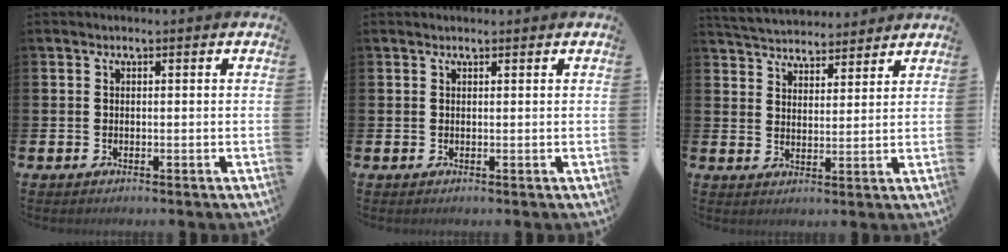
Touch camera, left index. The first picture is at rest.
{"total": 0.5, "force": [0.5, 0.1, 0.1], "torque": [-0.001, 0.001, 0.009]}
{"total": 4.9, "force": [4.8, 1.0, -0.1], "torque": [-0.023, -0.025, 0.088]}